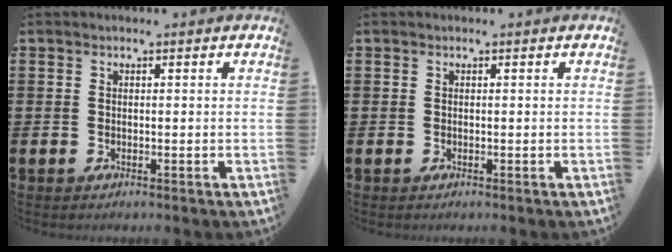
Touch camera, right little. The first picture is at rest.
{"total": 0.0}